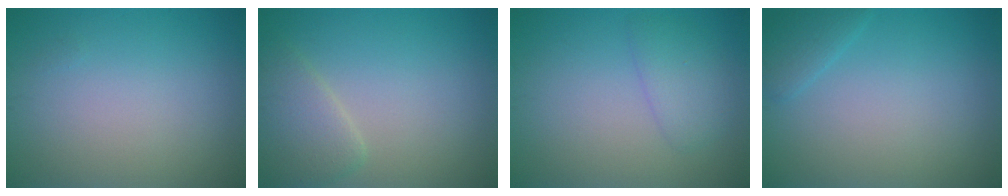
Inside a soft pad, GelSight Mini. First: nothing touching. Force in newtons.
{"total": 3.1, "press": 3.0, "slide": 0.4}
{"total": 2.2, "press": 2.2, "slide": 0.1}
{"total": 1.5, "press": 1.5, "slide": 0.0}